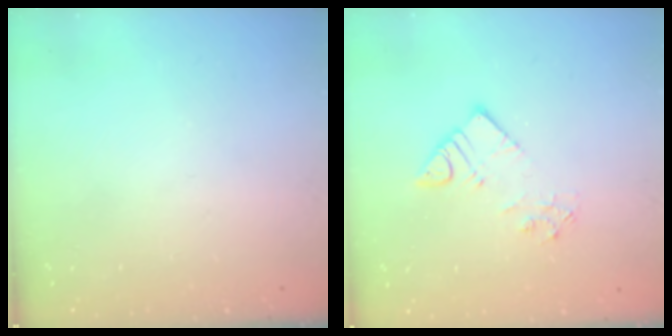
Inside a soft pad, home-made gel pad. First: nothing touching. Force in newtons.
{"total": 6.3, "press": 6.3, "slide": 0.4}